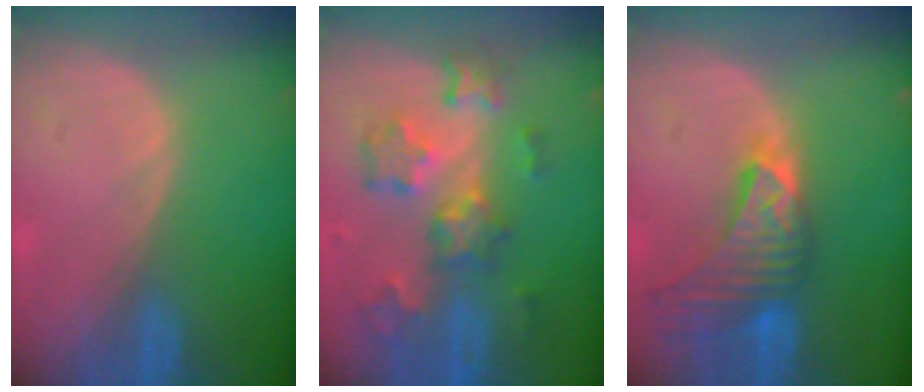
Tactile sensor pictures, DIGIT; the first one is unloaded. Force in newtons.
{"total": 9.2, "press": 8.1, "slide": 4.5}
{"total": 9.0, "press": 8.1, "slide": 3.9}